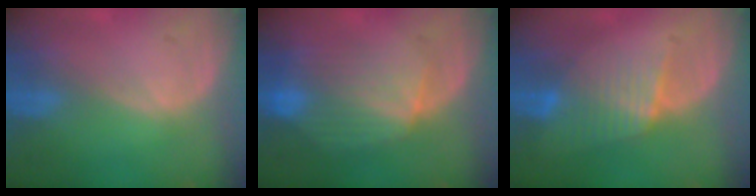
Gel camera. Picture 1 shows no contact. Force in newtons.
{"total": 8.9, "press": 8.0, "slide": 3.9}
{"total": 6.5, "press": 5.8, "slide": 3.0}